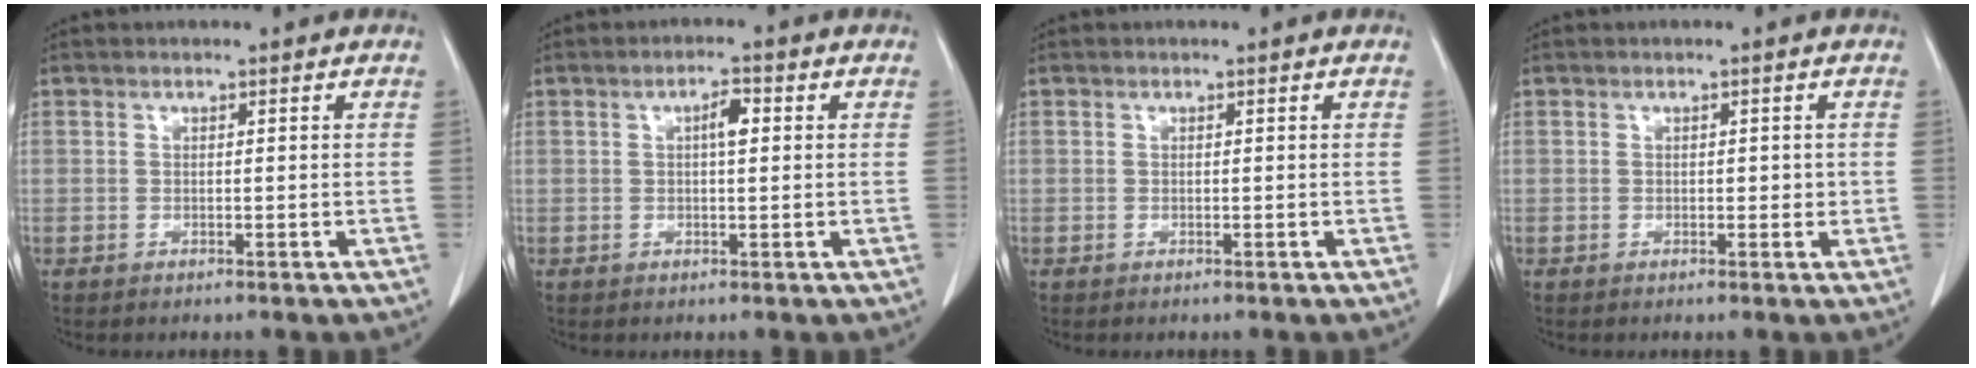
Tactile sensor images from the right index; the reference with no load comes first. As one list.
[{"total": 2.7, "force": [0.6, 0.8, 2.5], "torque": [-0.044, 0.006, 0.008]}, {"total": 0.0}, {"total": 1.4, "force": [0.0, 1.0, 1.1], "torque": [-0.011, 0.004, 0.000]}]